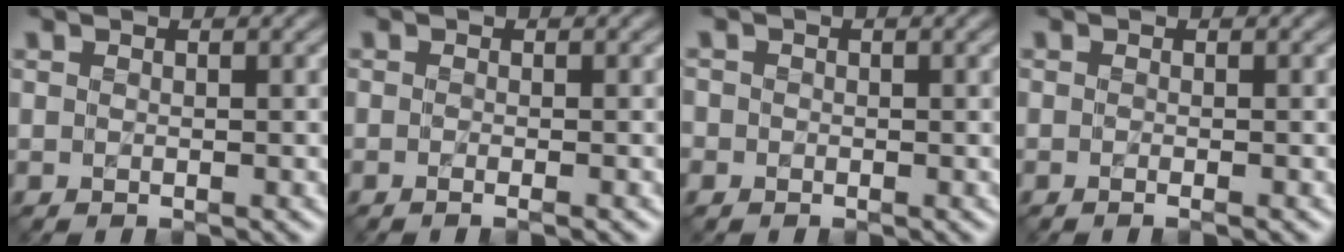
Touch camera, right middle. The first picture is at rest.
{"total": 1.3, "force": [-0.5, 0.4, 1.1], "torque": [-0.007, -0.006, -0.014]}
{"total": 1.2, "force": [-0.3, 1.2, 0.1], "torque": [0.010, -0.001, -0.013]}
{"total": 1.0, "force": [-0.4, 0.3, 0.9], "torque": [-0.007, -0.006, -0.009]}